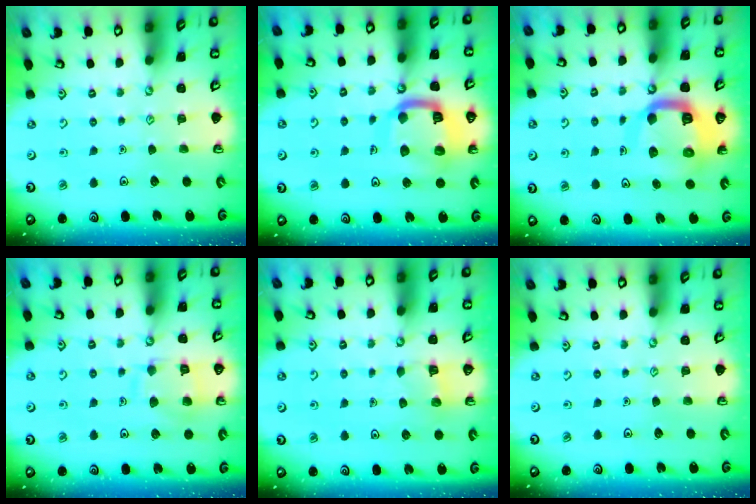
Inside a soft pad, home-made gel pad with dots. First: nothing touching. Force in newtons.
{"total": 15.1, "press": 15.0, "slide": 1.2}
{"total": 13.8, "press": 13.8, "slide": 1.5}
{"total": 10.7, "press": 10.7, "slide": 0.9}
{"total": 4.1, "press": 4.1, "slide": 0.4}
{"total": 0.0}